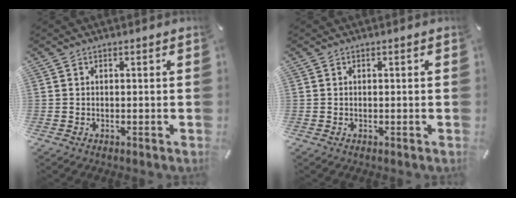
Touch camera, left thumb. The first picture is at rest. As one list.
[{"total": 0.0}]